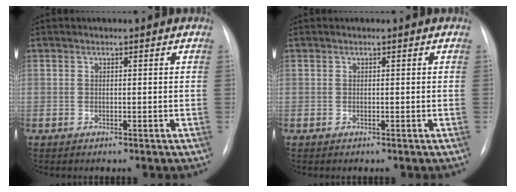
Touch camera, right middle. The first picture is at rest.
{"total": 0.0}